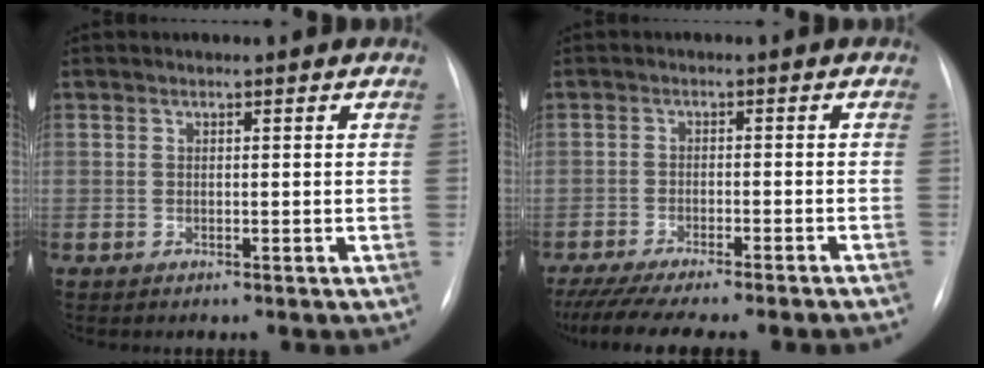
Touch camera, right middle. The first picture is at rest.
{"total": 15.1, "force": [-13.3, 0.6, 7.0], "torque": [-0.105, -0.027, -0.188]}